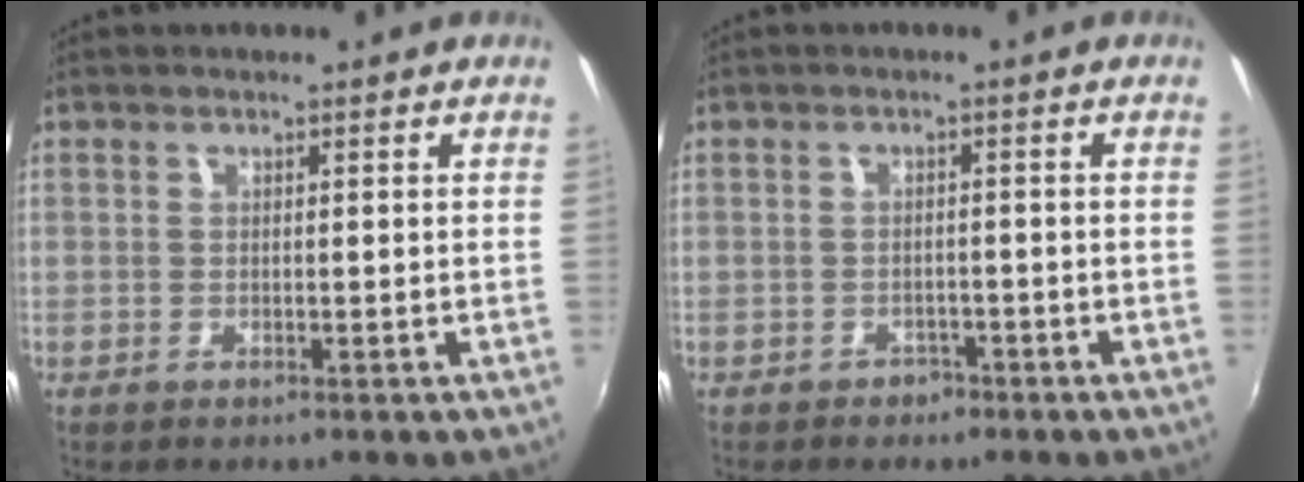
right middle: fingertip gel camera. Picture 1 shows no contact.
{"total": 2.4, "force": [-1.7, 1.7, 0.3], "torque": [-0.010, -0.001, -0.025]}